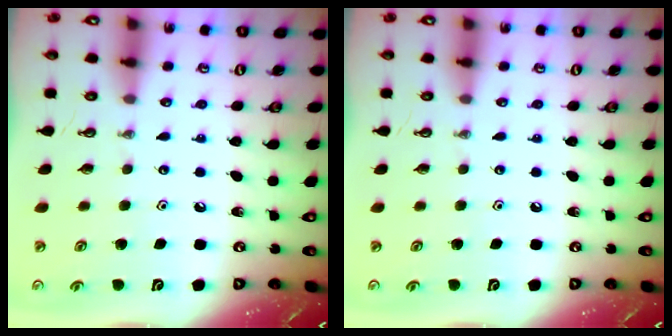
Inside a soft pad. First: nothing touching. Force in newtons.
{"total": 0.0}